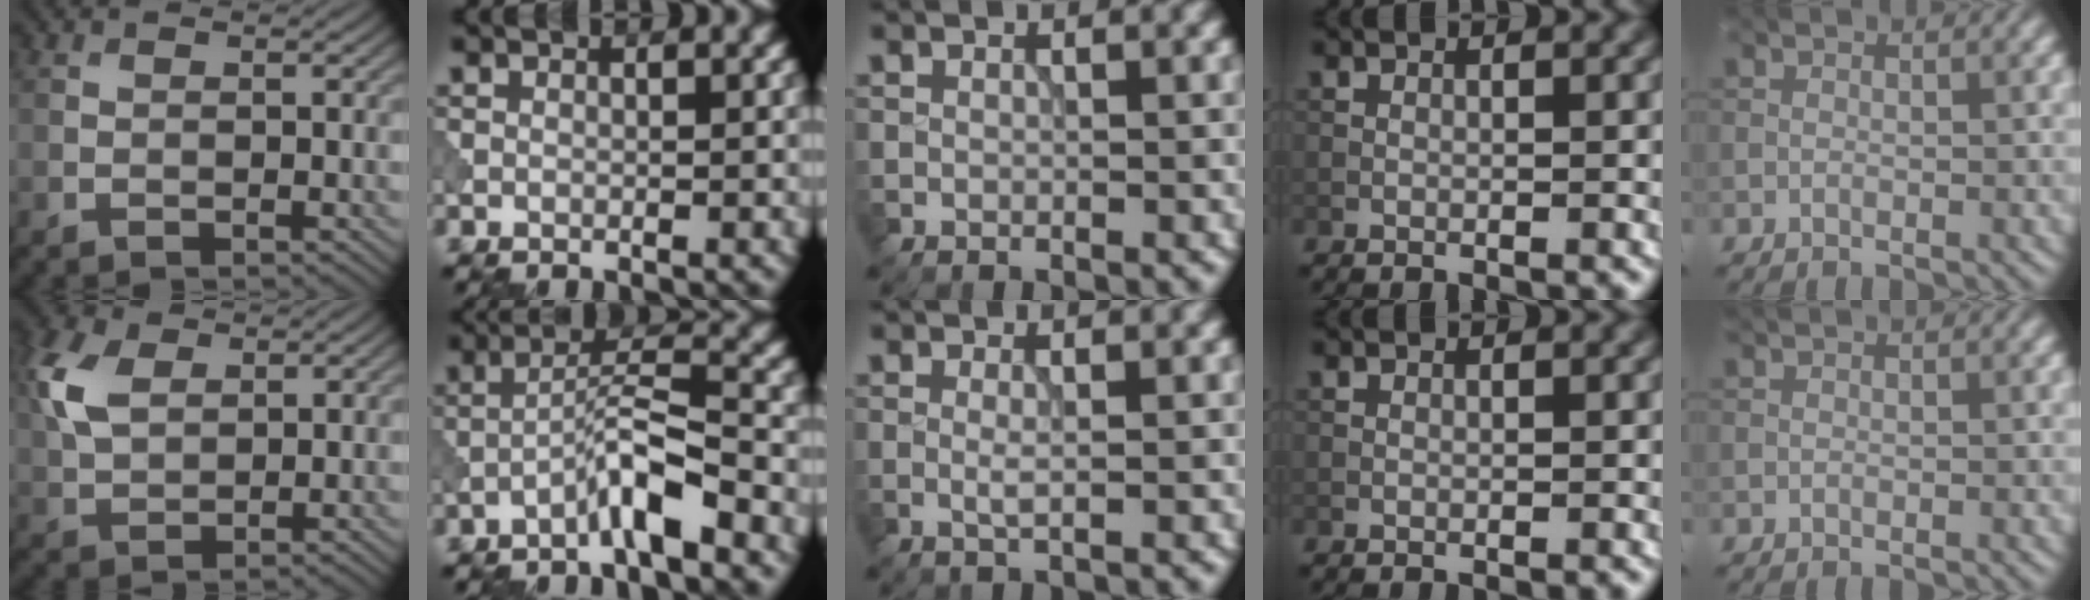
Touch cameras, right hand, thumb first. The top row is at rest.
{"thumb": {"total": 6.4, "force": [2.3, 3.9, 4.5], "torque": [-0.124, 0.010, 0.044]}, "index": {"total": 4.3, "force": [-2.7, 0.3, 3.3], "torque": [-0.061, 0.020, -0.059]}, "middle": {"total": 1.0, "force": [0.0, 0.1, 1.0], "torque": [-0.020, -0.001, -0.001]}}